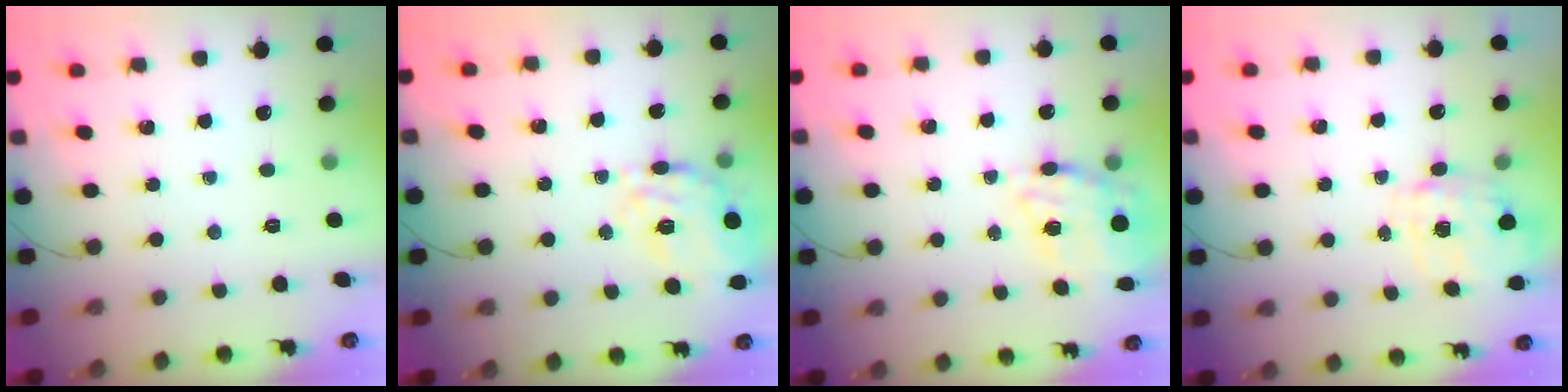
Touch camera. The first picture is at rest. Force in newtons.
{"total": 14.8, "press": 14.5, "slide": 3.1}
{"total": 16.4, "press": 15.9, "slide": 3.9}
{"total": 3.9, "press": 3.8, "slide": 0.8}